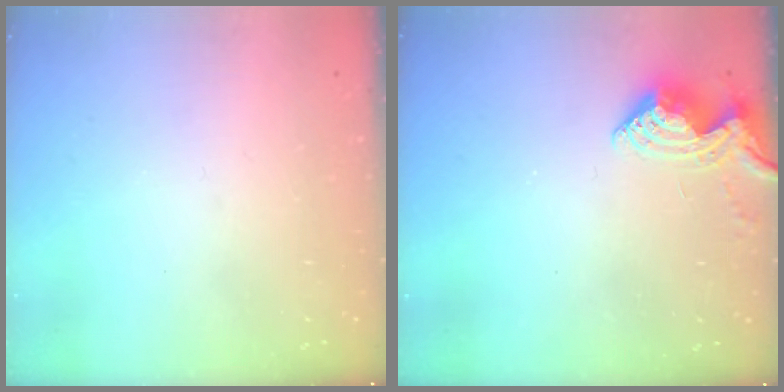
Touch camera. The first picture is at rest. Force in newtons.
{"total": 10.4, "press": 10.4, "slide": 0.2}